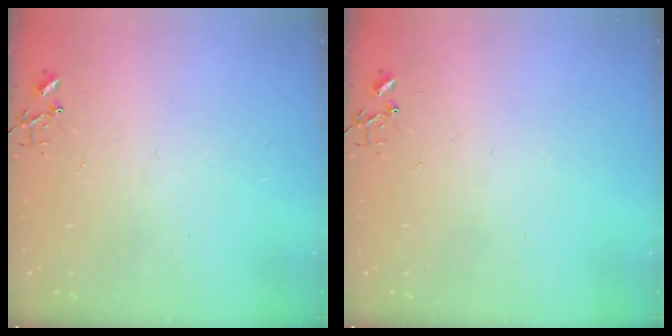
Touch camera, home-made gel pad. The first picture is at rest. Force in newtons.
{"total": 0.0}